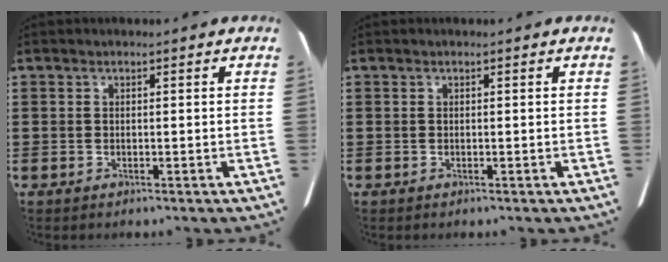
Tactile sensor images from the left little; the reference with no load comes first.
{"total": 0.0}